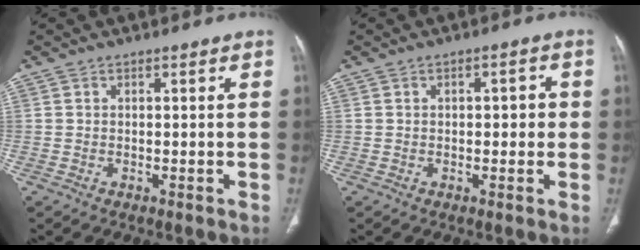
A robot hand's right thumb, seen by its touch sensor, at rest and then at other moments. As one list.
[{"total": 3.1, "force": [0.2, 1.6, 2.6], "torque": [-0.025, 0.006, 0.001]}]